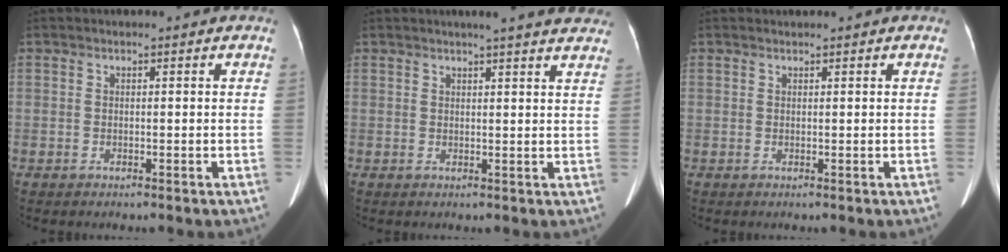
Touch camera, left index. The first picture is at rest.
{"total": 10.9, "force": [9.8, 0.9, 4.8], "torque": [-0.049, 0.004, 0.094]}
{"total": 0.0}